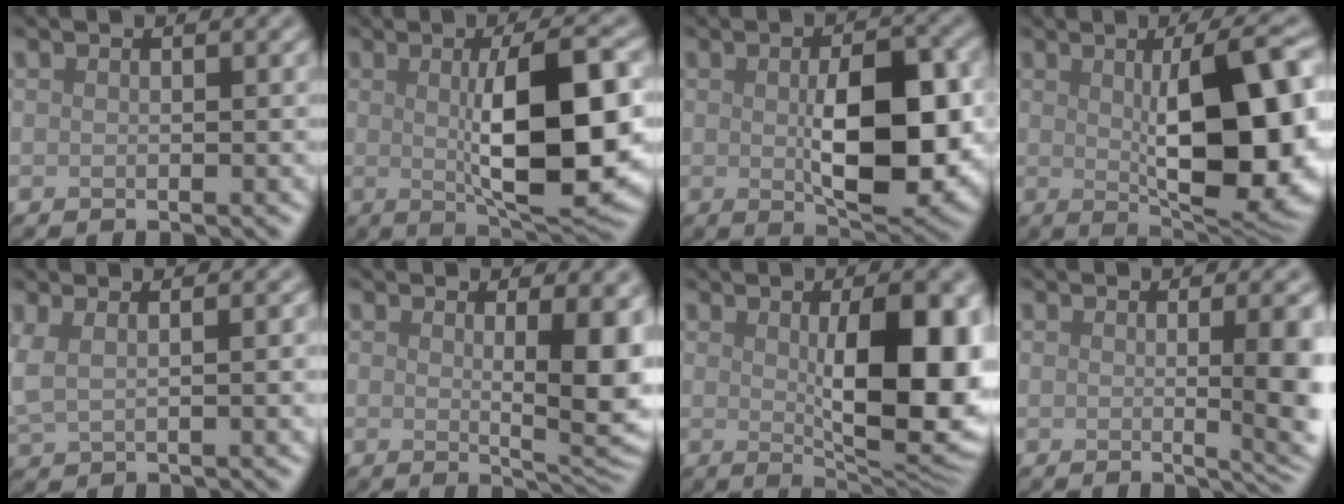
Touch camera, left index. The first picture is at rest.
{"total": 9.8, "force": [-0.4, 2.4, 9.5], "torque": [-0.141, -0.005, 0.003]}
{"total": 8.7, "force": [-0.9, 3.4, 8.0], "torque": [-0.132, -0.008, 0.000]}
{"total": 12.7, "force": [0.0, 3.8, 12.1], "torque": [-0.154, 0.006, 0.005]}
{"total": 3.1, "force": [1.2, 1.3, 2.6], "torque": [-0.050, 0.007, 0.025]}
{"total": 7.9, "force": [1.3, 2.2, 7.5], "torque": [-0.101, -0.013, 0.027]}
{"total": 10.3, "force": [0.1, 3.2, 9.8], "torque": [-0.127, -0.010, 0.012]}
{"total": 6.1, "force": [0.0, 1.7, 5.8], "torque": [-0.058, -0.005, 0.004]}